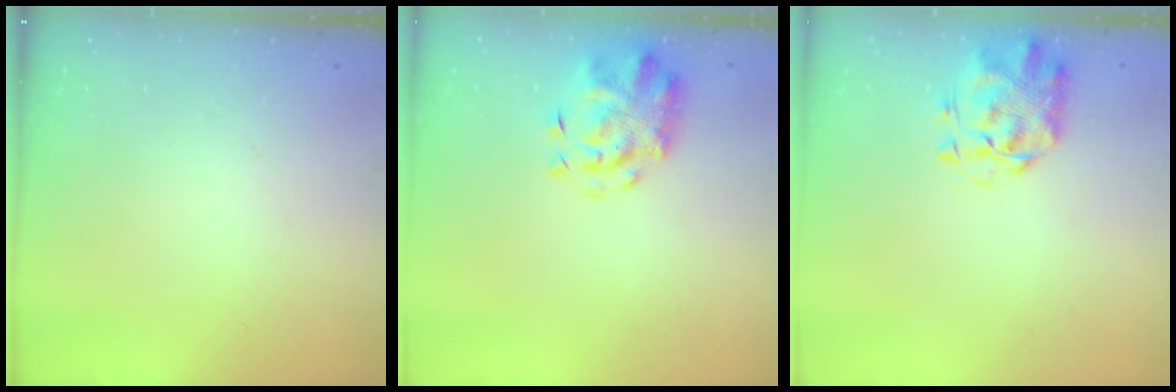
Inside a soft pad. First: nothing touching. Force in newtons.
{"total": 4.6, "press": 4.5, "slide": 1.0}
{"total": 3.1, "press": 3.0, "slide": 0.8}